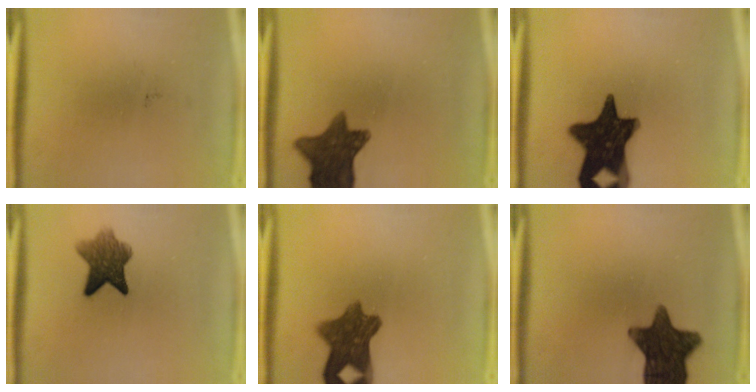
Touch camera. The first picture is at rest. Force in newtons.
{"total": 10.9}
{"total": 16.4}
{"total": 7.1}
{"total": 9.1}
{"total": 13.7}